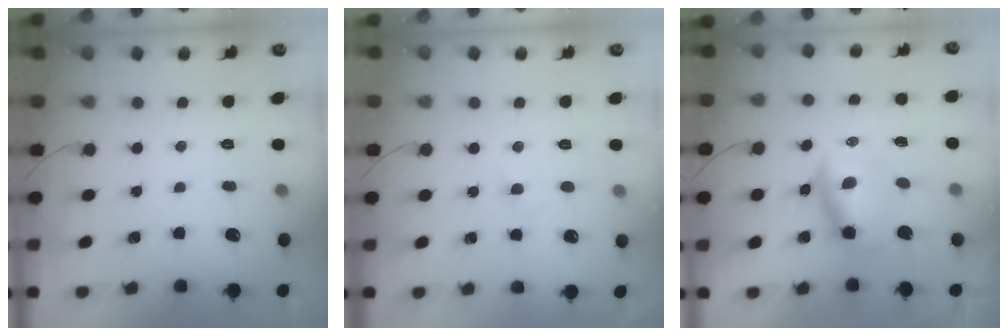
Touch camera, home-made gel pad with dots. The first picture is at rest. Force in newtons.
{"total": 1.9, "press": 1.8, "slide": 0.8}
{"total": 7.1, "press": 6.8, "slide": 2.1}